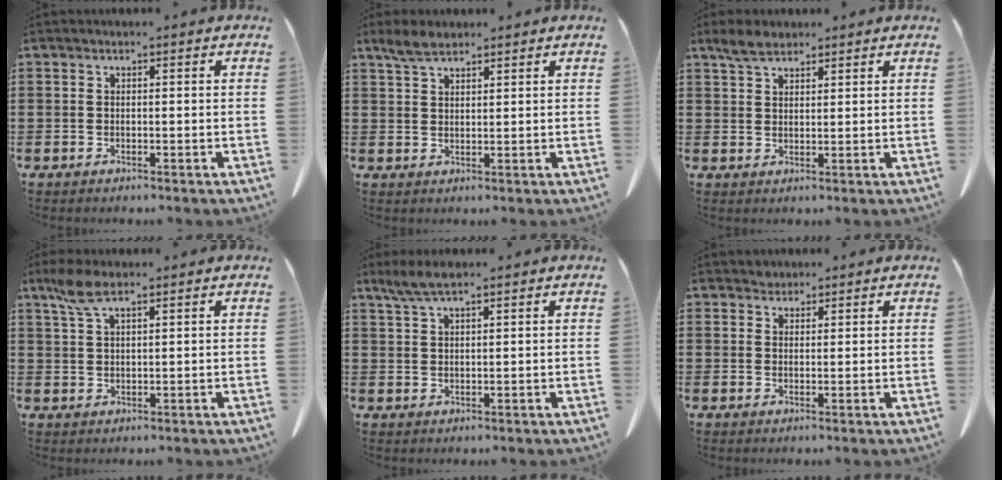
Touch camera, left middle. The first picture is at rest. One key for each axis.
{"total": 3.5, "fx": 2.6, "fy": 1.3, "fz": 1.9, "tx": -0.045, "ty": 0.004, "tz": 0.050}
{"total": 3.5, "fx": 2.8, "fy": 1.4, "fz": 1.6, "tx": -0.038, "ty": 0.003, "tz": 0.053}
{"total": 4.9, "fx": 2.9, "fy": 1.6, "fz": 3.7, "tx": -0.087, "ty": 0.001, "tz": 0.051}
{"total": 3.6, "fx": 2.5, "fy": 0.7, "fz": 2.5, "tx": -0.053, "ty": 0.002, "tz": 0.046}
{"total": 1.8, "fx": 1.6, "fy": 0.8, "fz": 0.0, "tx": -0.004, "ty": 0.003, "tz": 0.032}